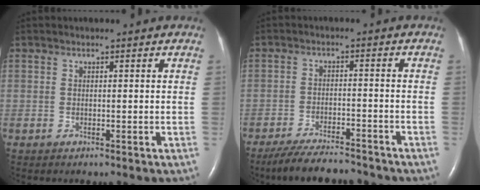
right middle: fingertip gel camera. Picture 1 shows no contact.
{"total": 10.1, "force": [-9.1, 1.7, 3.9], "torque": [-0.069, -0.010, -0.143]}